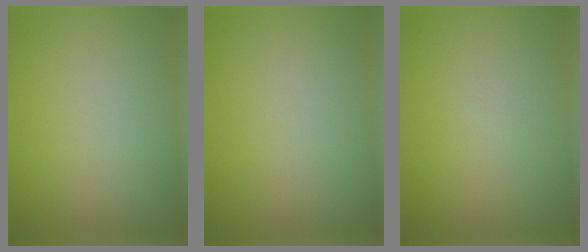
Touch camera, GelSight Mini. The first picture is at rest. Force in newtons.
{"total": 0.0}
{"total": 0.0}